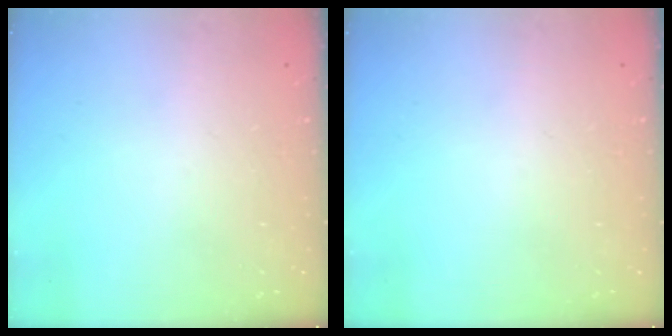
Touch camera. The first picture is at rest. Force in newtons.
{"total": 0.0}